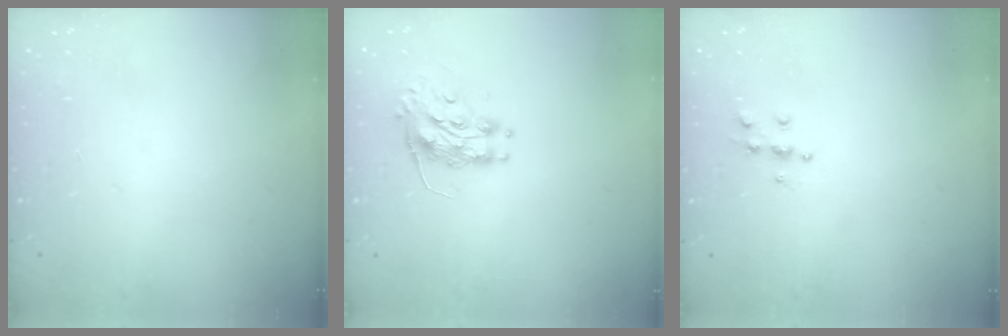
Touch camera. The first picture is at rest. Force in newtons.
{"total": 8.7, "press": 8.7, "slide": 0.8}
{"total": 5.5, "press": 5.4, "slide": 0.6}